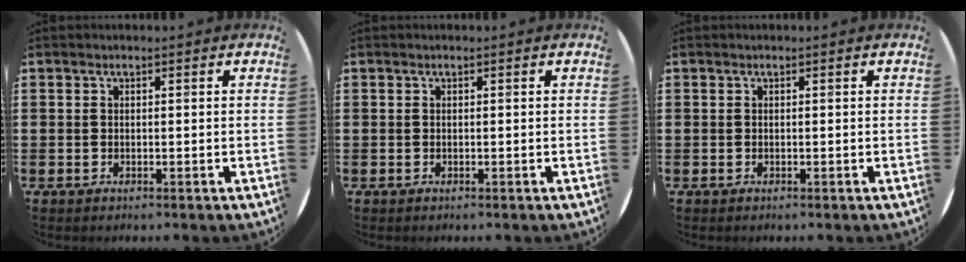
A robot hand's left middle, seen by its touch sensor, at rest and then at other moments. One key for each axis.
{"total": 0.0}
{"total": 0.0}